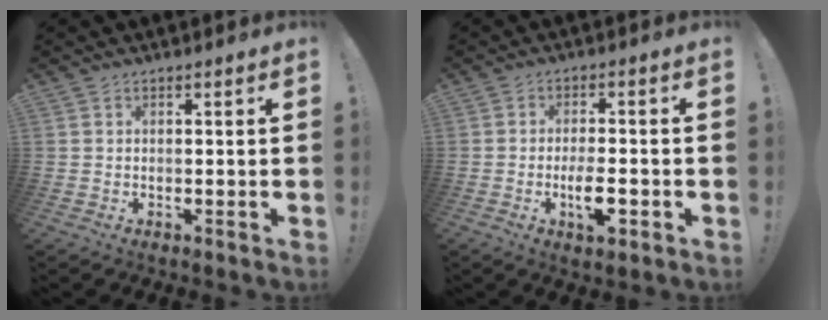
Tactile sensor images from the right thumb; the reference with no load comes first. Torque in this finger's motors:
{"motor_torque": [-0.09, 0.12, 0.71, -0.38, 0.04]}